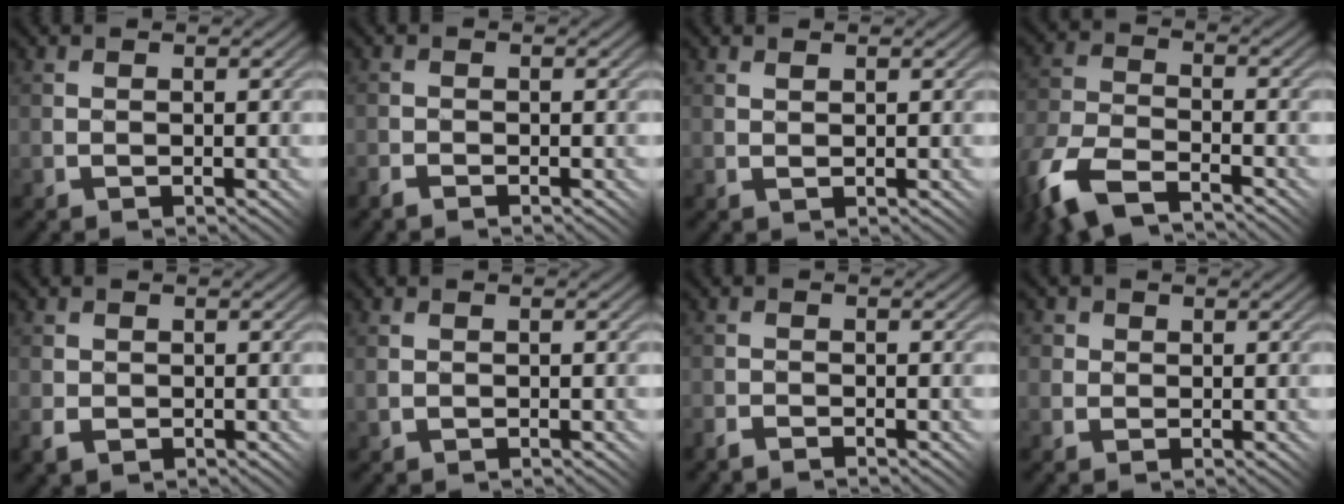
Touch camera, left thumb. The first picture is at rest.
{"total": 1.5, "force": [-1.3, 0.6, 0.3], "torque": [-0.009, 0.000, -0.033]}
{"total": 0.9, "force": [0.8, 0.0, 0.5], "torque": [-0.008, 0.003, 0.017]}
{"total": 10.0, "force": [-7.0, 4.4, 5.5], "torque": [-0.137, -0.016, -0.144]}
{"total": 2.1, "force": [-0.5, 1.8, 0.8], "torque": [-0.023, -0.003, -0.013]}
{"total": 1.2, "force": [-0.1, 1.0, 0.8], "torque": [-0.017, 0.003, 0.005]}
{"total": 1.7, "force": [-1.6, 0.4, 0.3], "torque": [-0.009, 0.002, -0.039]}
{"total": 3.9, "force": [1.3, 3.5, 0.9], "torque": [-0.022, 0.016, 0.007]}